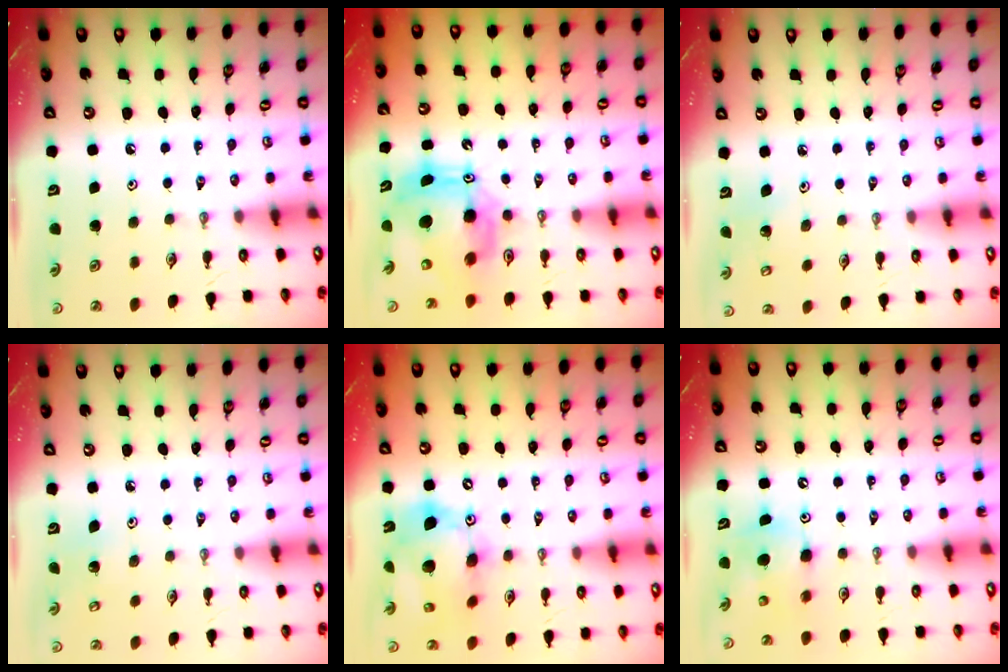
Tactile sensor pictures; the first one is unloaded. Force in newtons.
{"total": 12.6, "press": 12.6, "slide": 1.0}
{"total": 3.4, "press": 3.4, "slide": 0.3}
{"total": 2.8, "press": 2.8, "slide": 0.2}
{"total": 16.9, "press": 16.7, "slide": 2.8}
{"total": 7.0, "press": 6.9, "slide": 1.4}